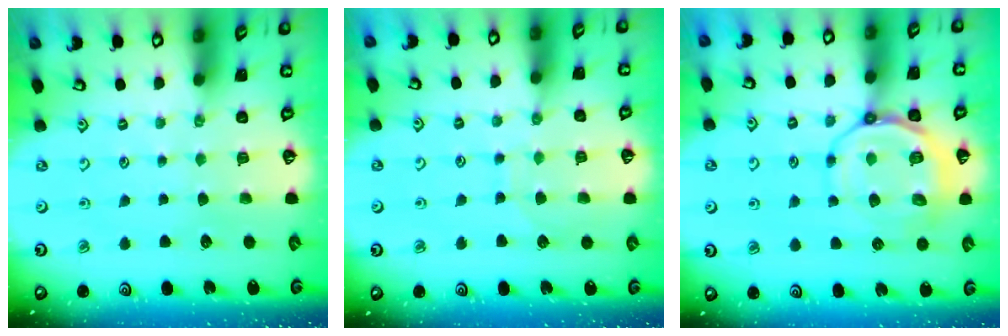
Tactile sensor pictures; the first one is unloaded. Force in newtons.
{"total": 6.7, "press": 6.7, "slide": 0.6}
{"total": 13.0, "press": 12.8, "slide": 2.0}